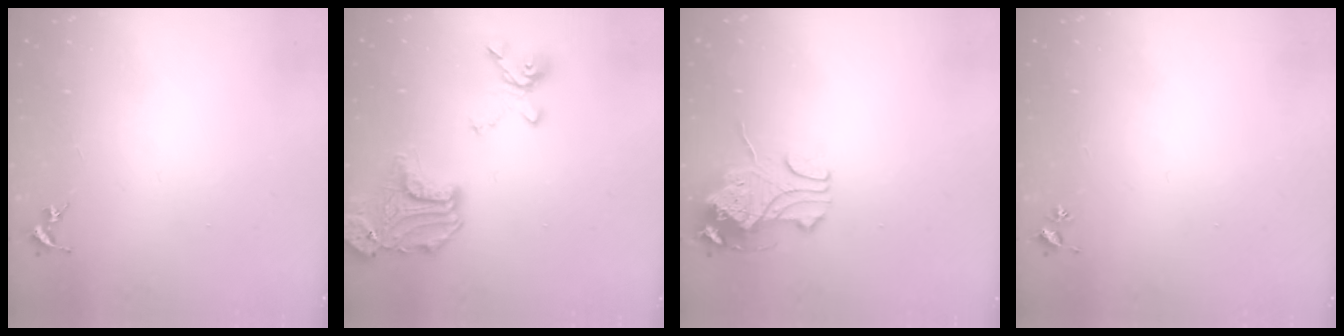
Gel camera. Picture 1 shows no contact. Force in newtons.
{"total": 21.0, "press": 20.9, "slide": 2.0}
{"total": 9.9, "press": 9.9, "slide": 1.1}
{"total": 2.6, "press": 2.6, "slide": 0.3}